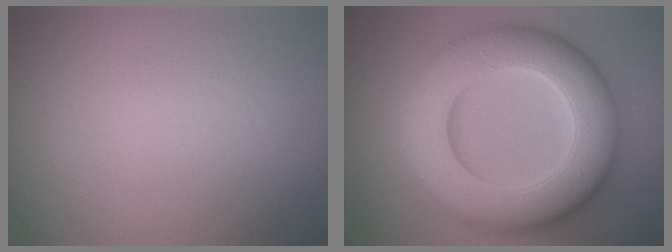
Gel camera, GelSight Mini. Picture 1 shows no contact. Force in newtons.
{"total": 12.6, "press": 12.5, "slide": 0.5}